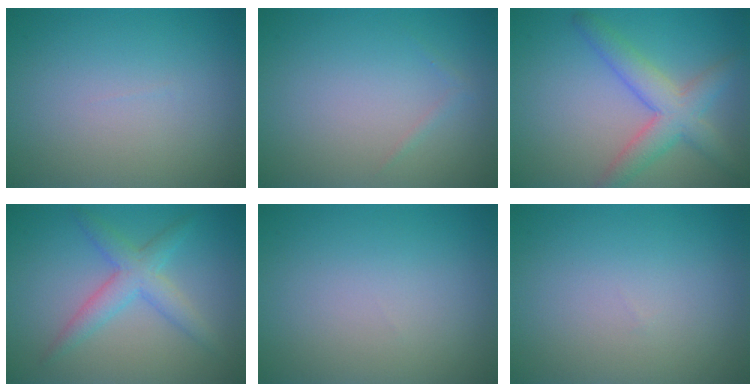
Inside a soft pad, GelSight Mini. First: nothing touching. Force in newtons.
{"total": 0.5, "press": 0.5, "slide": 0.0}
{"total": 4.6, "press": 4.6, "slide": 0.2}
{"total": 3.5, "press": 3.5, "slide": 0.1}
{"total": 0.0}
{"total": 0.0}